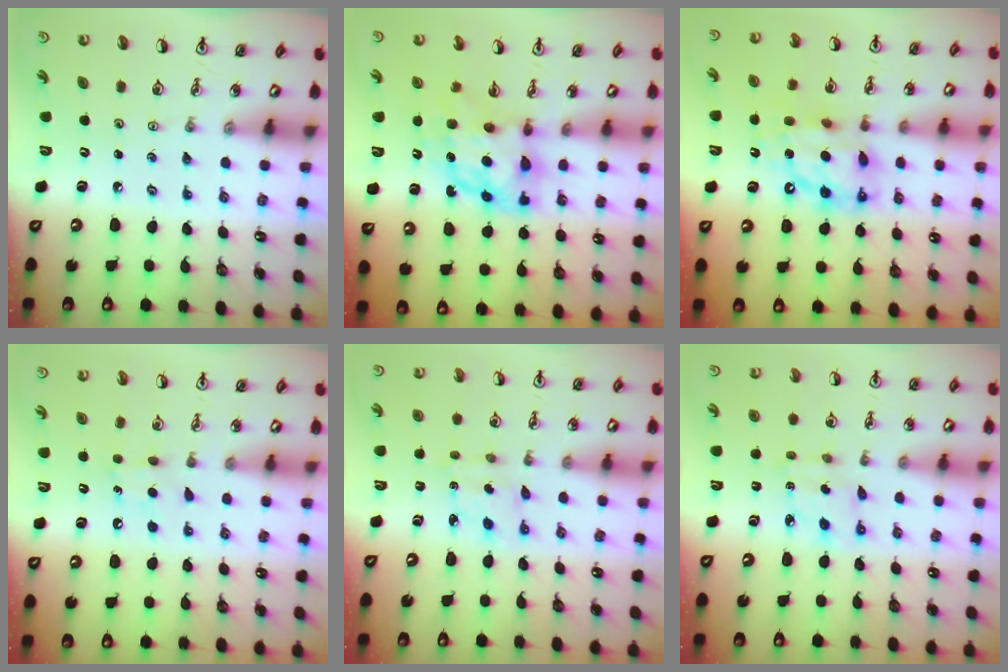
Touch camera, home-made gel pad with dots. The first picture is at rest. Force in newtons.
{"total": 9.3, "press": 9.3, "slide": 0.9}
{"total": 13.9, "press": 13.9, "slide": 1.1}
{"total": 5.9, "press": 5.9, "slide": 0.7}
{"total": 2.9, "press": 2.8, "slide": 0.6}
{"total": 3.3, "press": 3.3, "slide": 0.1}